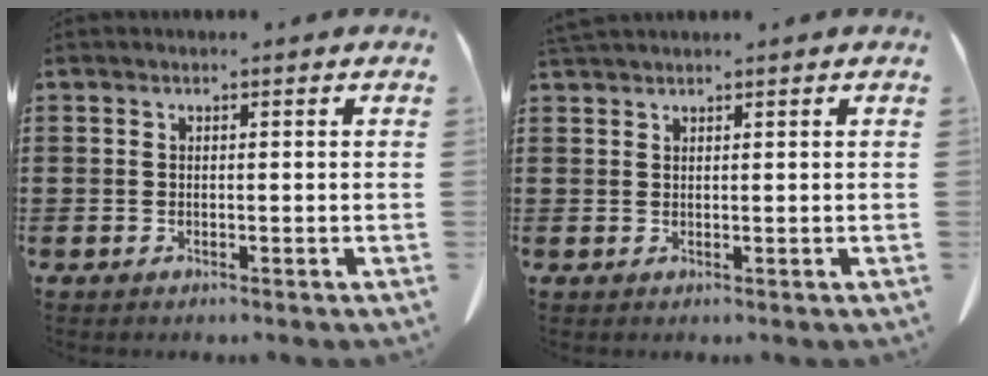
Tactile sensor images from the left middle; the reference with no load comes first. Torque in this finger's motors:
{"motor_torque": [0.30, 0.24, 0.03, 0.01]}